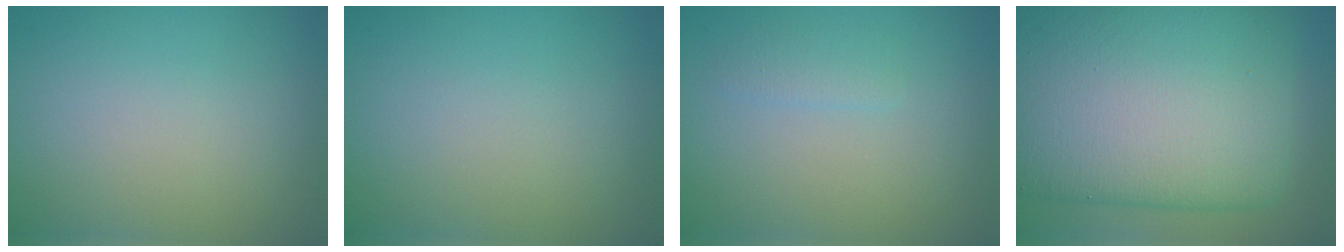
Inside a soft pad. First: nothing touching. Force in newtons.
{"total": 0.0}
{"total": 1.1, "press": 1.1, "slide": 0.1}
{"total": 15.1, "press": 15.1, "slide": 0.4}